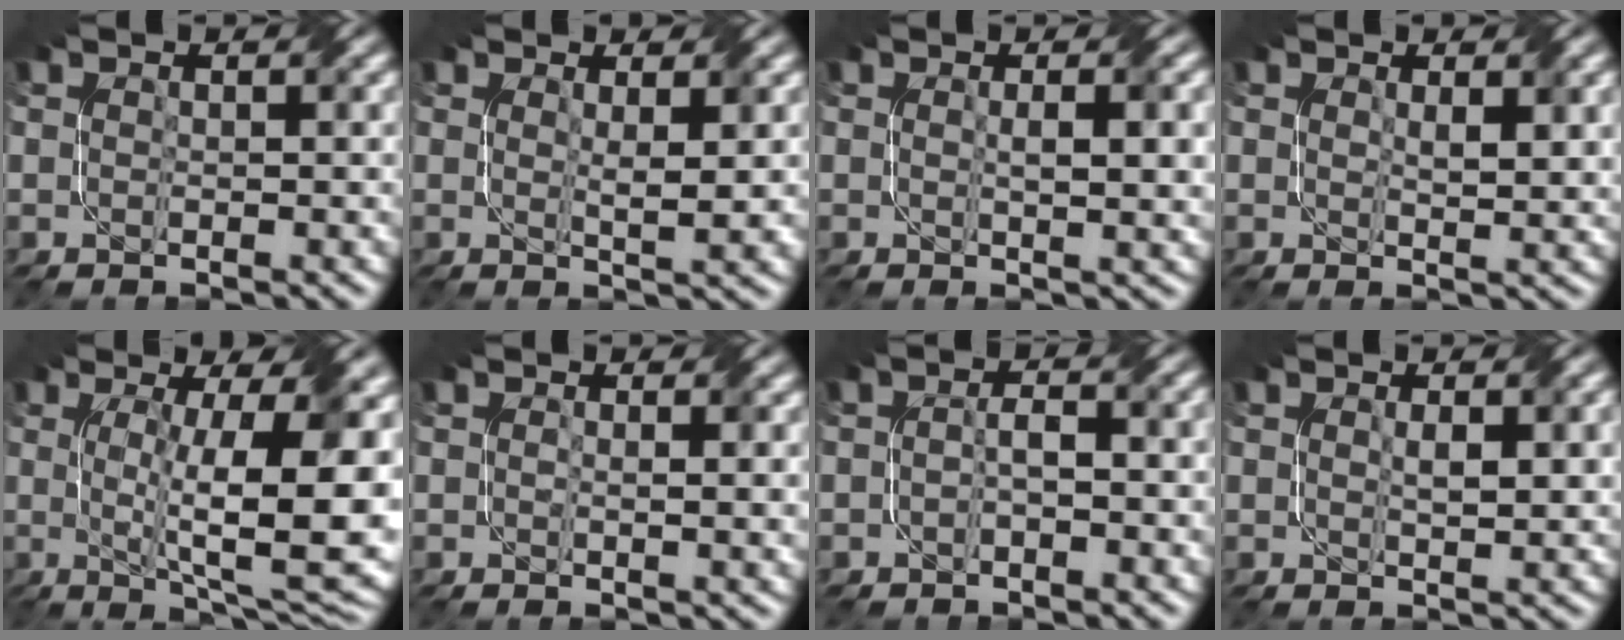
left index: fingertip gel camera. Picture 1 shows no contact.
{"total": 2.4, "force": [0.7, 0.3, 2.3], "torque": [-0.035, -0.004, 0.011]}
{"total": 3.6, "force": [0.4, 0.7, 3.5], "torque": [-0.049, 0.005, 0.007]}
{"total": 2.1, "force": [0.9, 0.3, 1.9], "torque": [-0.031, -0.003, 0.019]}
{"total": 13.3, "force": [1.1, 3.5, 12.8], "torque": [-0.183, -0.006, 0.025]}
{"total": 1.9, "force": [0.4, 0.4, 1.7], "torque": [-0.028, -0.002, 0.008]}
{"total": 1.9, "force": [-0.7, 0.7, 1.6], "torque": [-0.031, 0.003, -0.013]}
{"total": 2.3, "force": [0.5, 0.7, 2.1], "torque": [-0.040, 0.000, 0.013]}